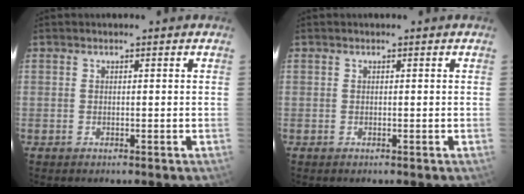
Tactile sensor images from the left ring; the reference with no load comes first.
{"total": 0.0}